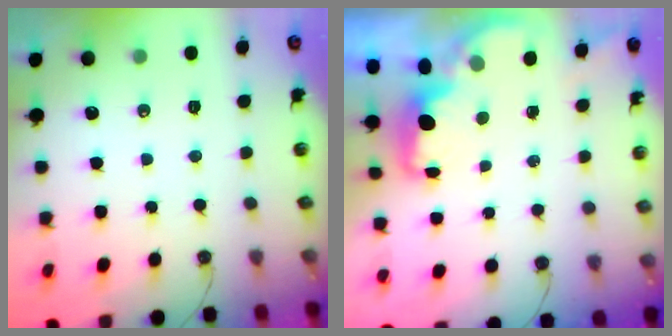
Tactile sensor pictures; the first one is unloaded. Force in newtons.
{"total": 1.9, "press": 1.7, "slide": 0.8}